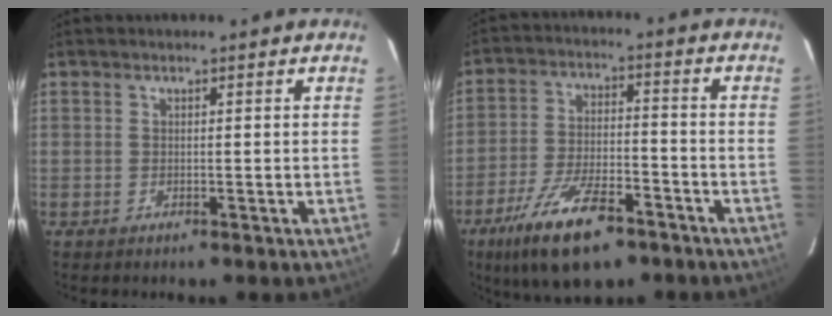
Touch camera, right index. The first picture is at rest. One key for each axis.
{"total": 15.0, "fx": -9.6, "fy": 5.4, "fz": 10.2, "tx": -0.212, "ty": -0.022, "tz": -0.167}